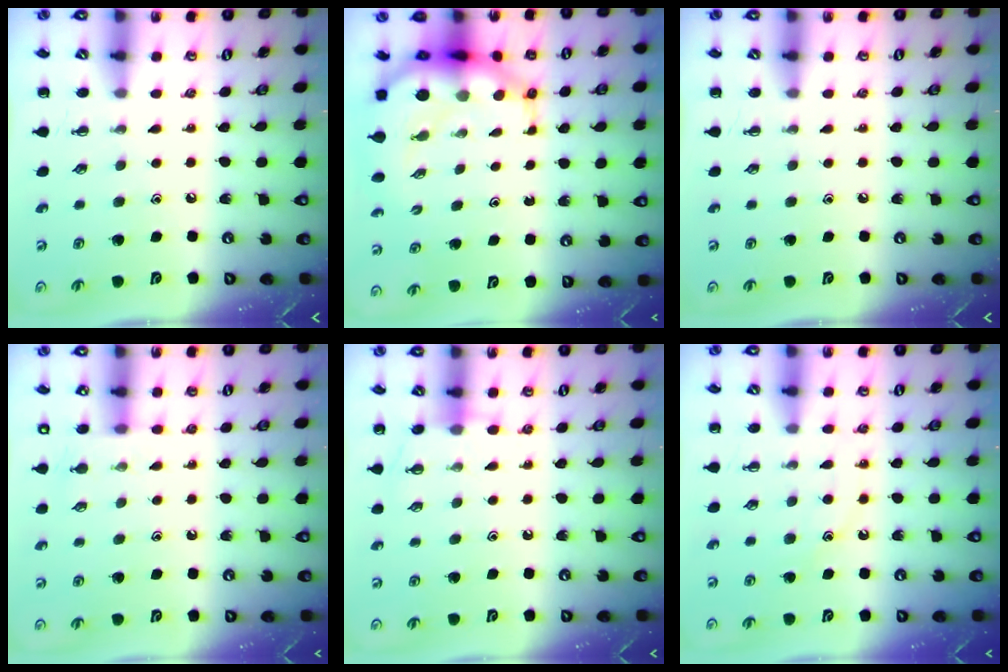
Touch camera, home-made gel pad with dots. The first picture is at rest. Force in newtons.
{"total": 10.6, "press": 10.1, "slide": 3.1}
{"total": 0.0}
{"total": 4.4, "press": 4.2, "slide": 1.4}
{"total": 5.4, "press": 5.3, "slide": 1.2}
{"total": 11.1, "press": 11.0, "slide": 0.9}